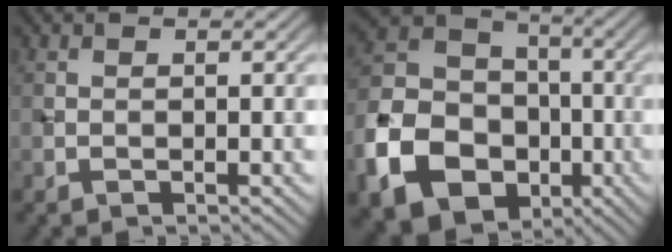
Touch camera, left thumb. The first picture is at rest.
{"total": 15.8, "force": [-5.9, 12.3, 8.1], "torque": [-0.233, -0.041, -0.117]}